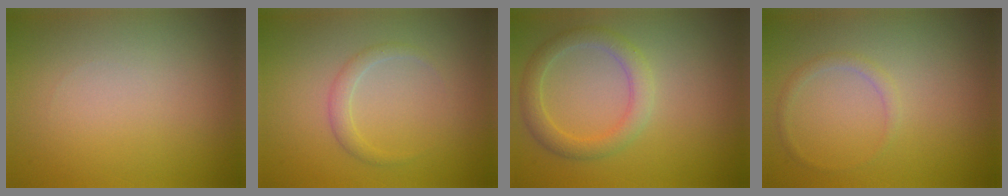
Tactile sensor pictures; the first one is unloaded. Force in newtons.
{"total": 1.4, "press": 1.4, "slide": 0.1}
{"total": 3.0, "press": 3.0, "slide": 0.1}
{"total": 0.9, "press": 0.9, "slide": 0.1}